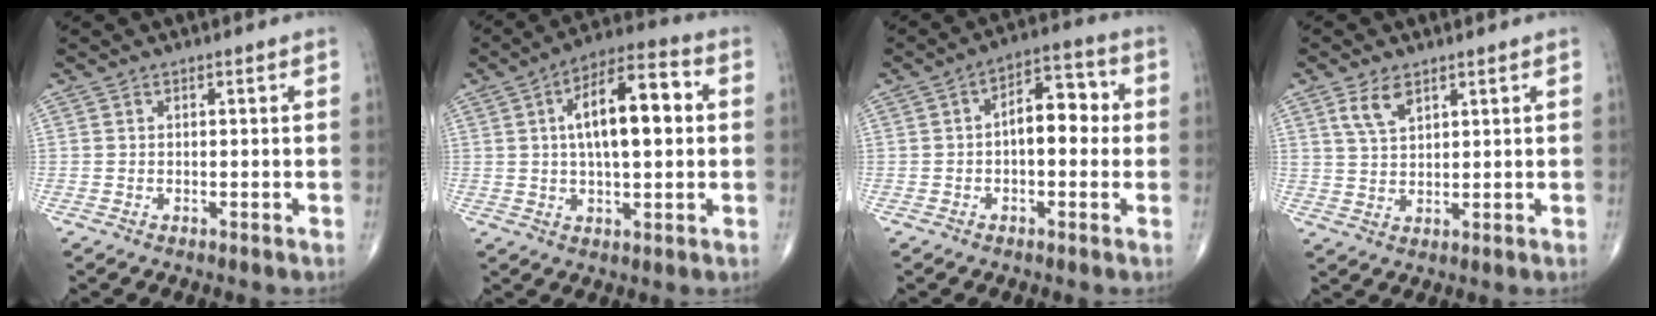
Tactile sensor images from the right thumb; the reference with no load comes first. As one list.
[{"total": 14.4, "force": [2.2, 5.8, 13.0], "torque": [-0.202, 0.020, 0.029]}, {"total": 8.7, "force": [0.2, 4.7, 7.3], "torque": [-0.082, 0.029, -0.006]}, {"total": 4.9, "force": [2.8, 2.4, 3.1], "torque": [-0.056, -0.012, 0.059]}]